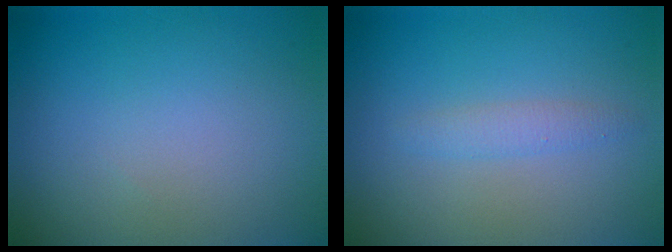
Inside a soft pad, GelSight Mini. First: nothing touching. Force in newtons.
{"total": 1.3, "press": 1.3, "slide": 0.0}